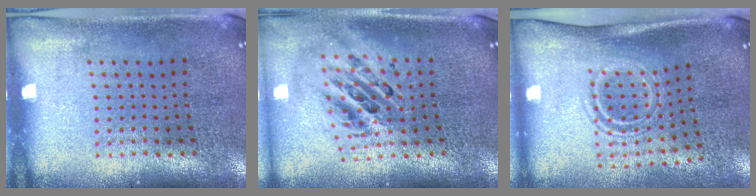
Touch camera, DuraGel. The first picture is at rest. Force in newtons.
{"total": 2.4, "press": 1.8, "slide": 1.5}
{"total": 1.7, "press": 1.1, "slide": 1.4}